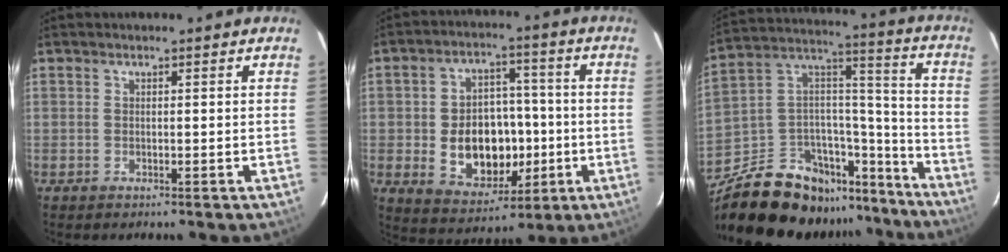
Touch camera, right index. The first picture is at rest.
{"total": 13.8, "force": [-2.3, 10.1, 9.2], "torque": [-0.188, 0.015, -0.011]}
{"total": 24.4, "force": [-19.1, 11.4, 10.1], "torque": [-0.186, 0.072, -0.285]}